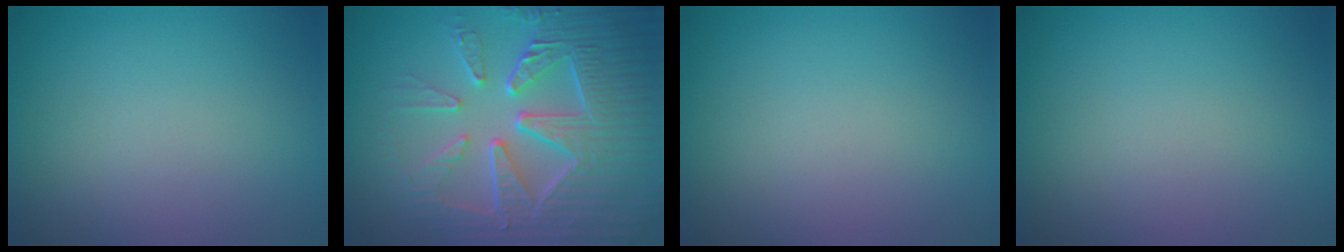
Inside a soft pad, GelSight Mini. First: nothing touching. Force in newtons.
{"total": 8.9, "press": 6.3, "slide": 6.3}
{"total": 0.0}
{"total": 0.0}